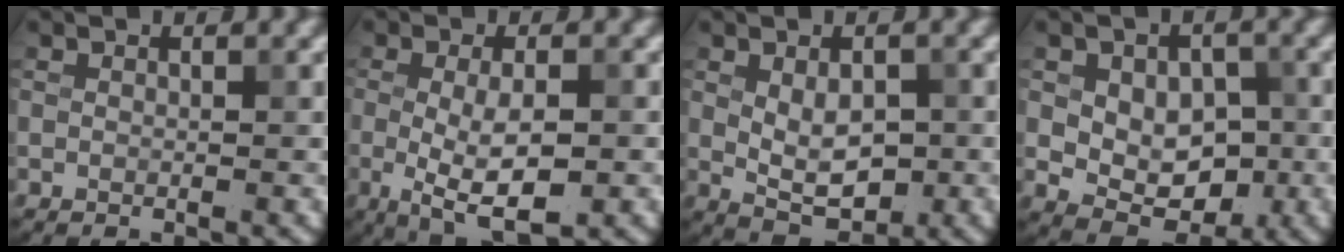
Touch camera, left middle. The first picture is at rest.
{"total": 5.7, "force": [-1.2, 1.9, 5.2], "torque": [-0.099, -0.014, -0.017]}
{"total": 4.3, "force": [0.0, 2.5, 3.5], "torque": [-0.061, -0.005, 0.005]}
{"total": 5.9, "force": [-0.2, 4.0, 4.2], "torque": [-0.066, -0.006, -0.002]}